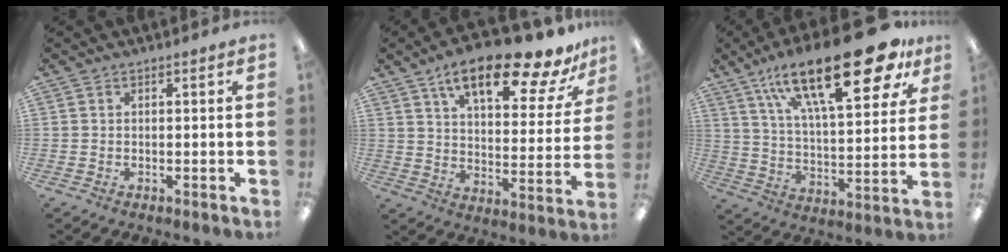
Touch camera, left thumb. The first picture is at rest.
{"total": 19.2, "force": [13.3, 5.8, 12.6], "torque": [-0.193, -0.079, 0.215]}
{"total": 29.0, "force": [17.1, 10.2, 21.2], "torque": [-0.328, -0.091, 0.276]}